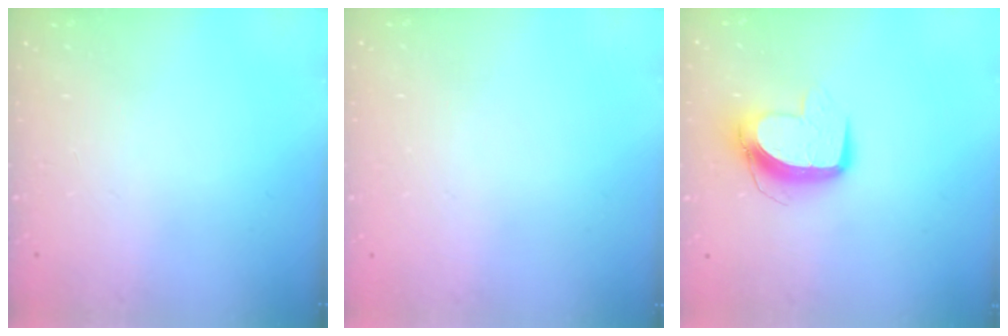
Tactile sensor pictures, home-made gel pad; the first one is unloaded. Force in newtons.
{"total": 0.0}
{"total": 10.2, "press": 10.2, "slide": 0.6}